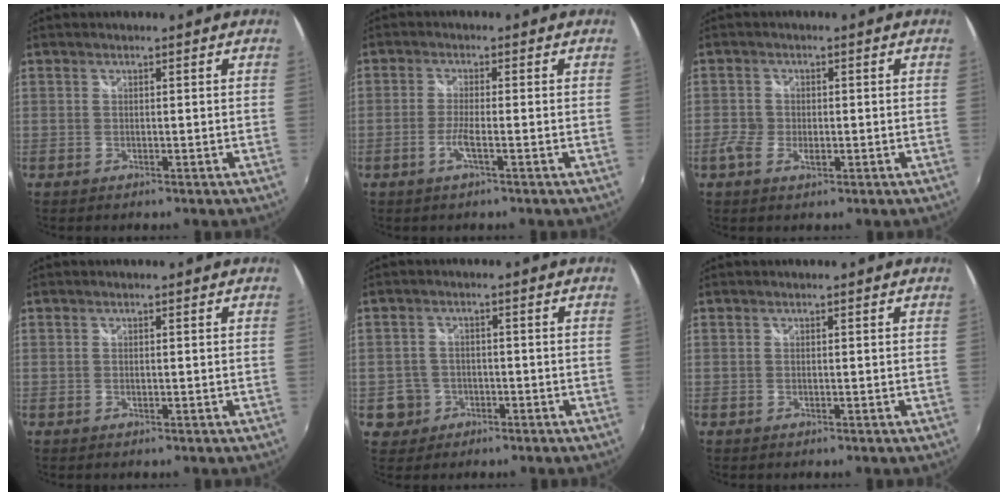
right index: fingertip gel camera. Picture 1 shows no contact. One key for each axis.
{"total": 2.7, "fx": -1.3, "fy": -0.2, "fz": 2.4, "tx": -0.056, "ty": -0.004, "tz": -0.030}
{"total": 3.2, "fx": -1.3, "fy": 1.9, "fz": 2.2, "tx": -0.054, "ty": -0.003, "tz": -0.027}
{"total": 0.0}
{"total": 4.5, "fx": -1.6, "fy": 4.2, "fz": 0.3, "tx": -0.017, "ty": 0.014, "tz": -0.021}
{"total": 0.0}